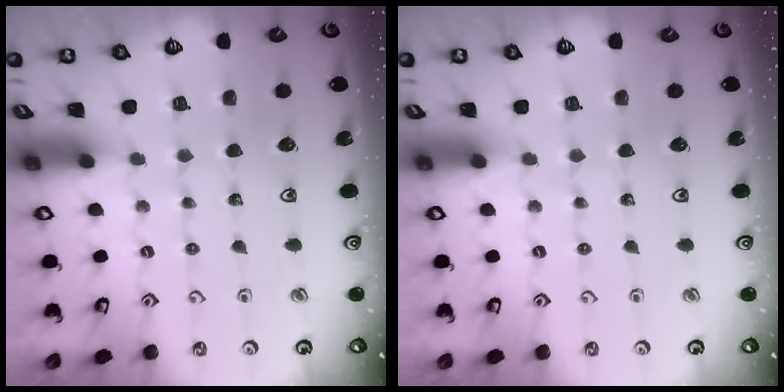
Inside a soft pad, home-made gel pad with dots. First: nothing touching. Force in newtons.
{"total": 0.0}